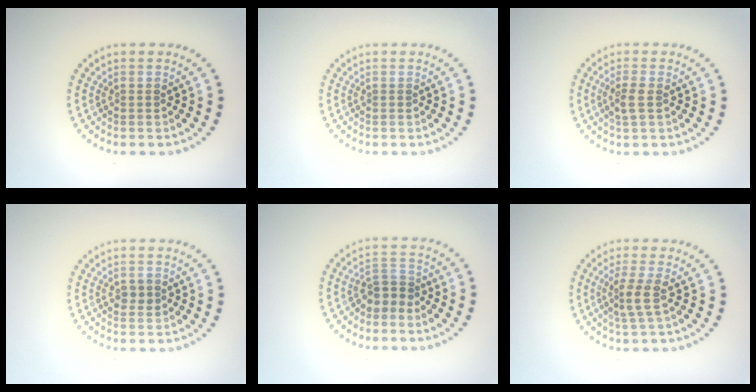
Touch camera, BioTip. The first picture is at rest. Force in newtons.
{"total": 0.0}
{"total": 1.9, "press": 1.7, "slide": 0.7}
{"total": 1.3, "press": 1.3, "slide": 0.2}
{"total": 2.1, "press": 1.7, "slide": 1.2}
{"total": 2.3, "press": 1.7, "slide": 1.6}